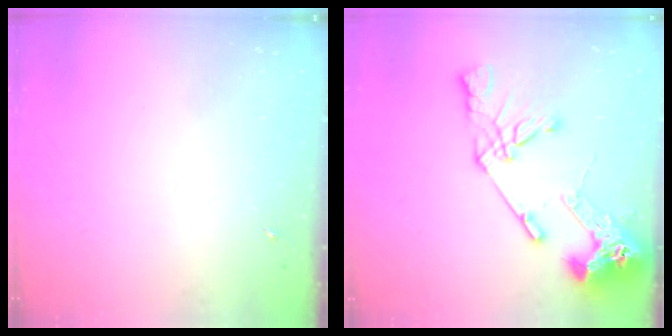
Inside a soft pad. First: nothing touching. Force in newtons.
{"total": 19.7, "press": 19.5, "slide": 2.6}